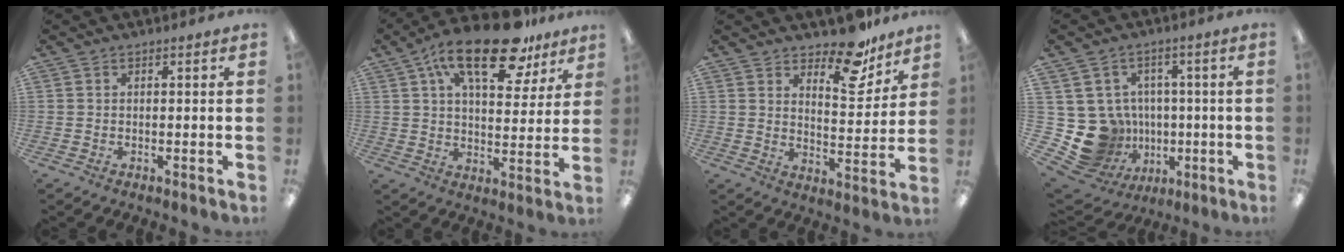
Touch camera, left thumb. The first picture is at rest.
{"total": 20.4, "force": [12.1, 8.9, 13.8], "torque": [-0.219, -0.051, 0.198]}
{"total": 13.1, "force": [10.4, 5.4, 6.0], "torque": [-0.071, -0.076, 0.181]}
{"total": 13.2, "force": [-1.8, 12.6, 3.7], "torque": [-0.108, -0.004, 0.000]}